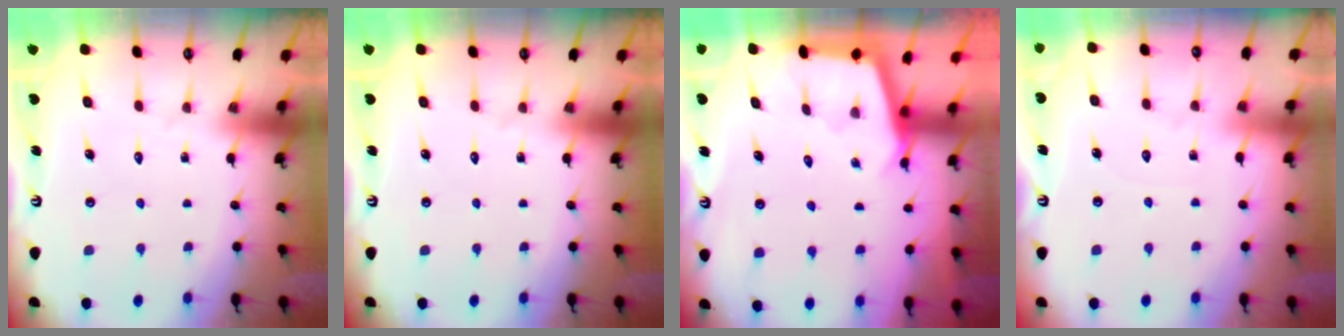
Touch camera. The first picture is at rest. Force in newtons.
{"total": 0.0}
{"total": 2.7, "press": 2.7, "slide": 0.3}
{"total": 2.2, "press": 2.2, "slide": 0.3}